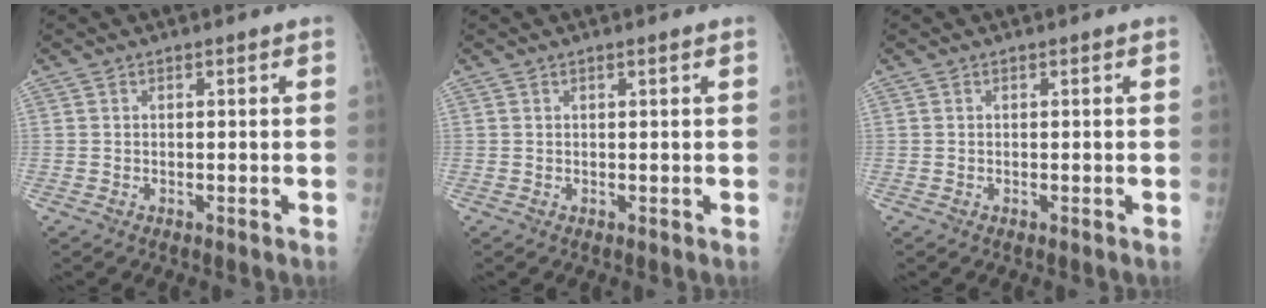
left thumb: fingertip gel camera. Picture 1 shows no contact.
{"total": 0.7, "force": [0.4, 0.1, 0.5], "torque": [-0.008, 0.001, 0.006]}
{"total": 0.0}